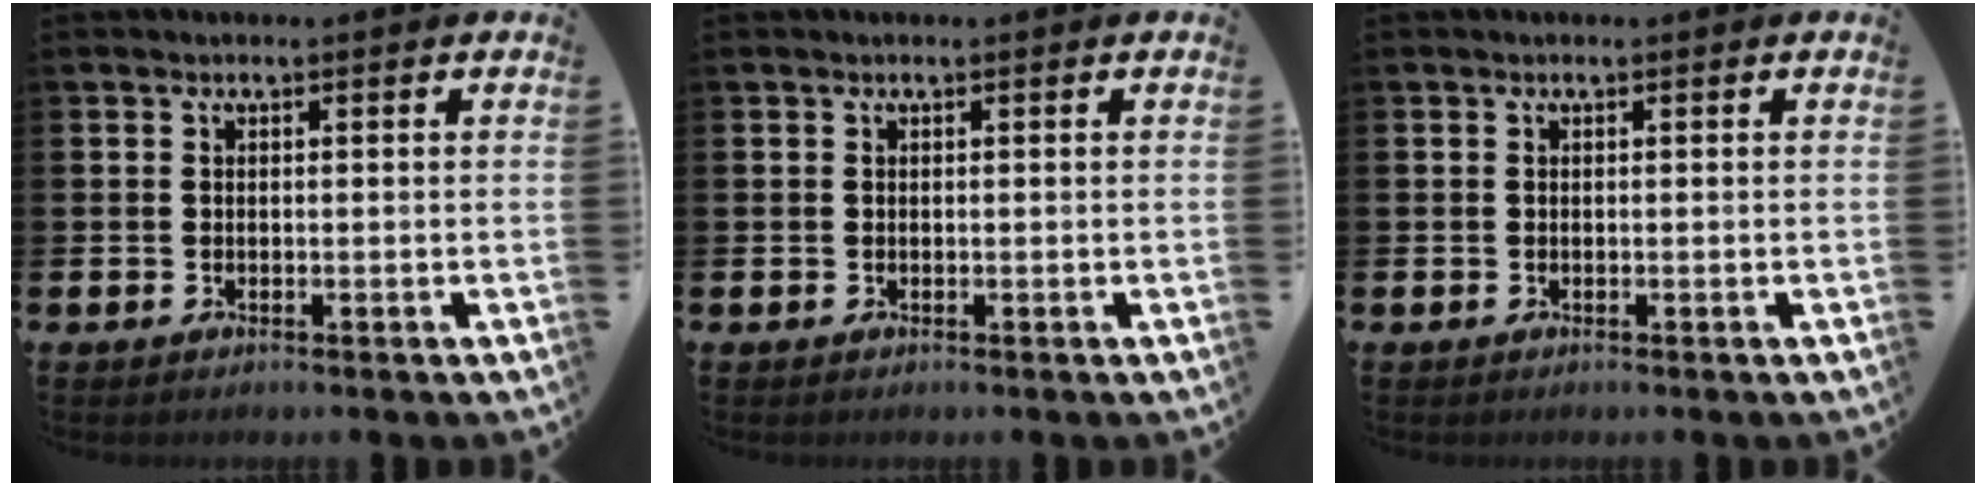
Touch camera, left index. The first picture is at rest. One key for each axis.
{"total": 0.0}
{"total": 0.0}